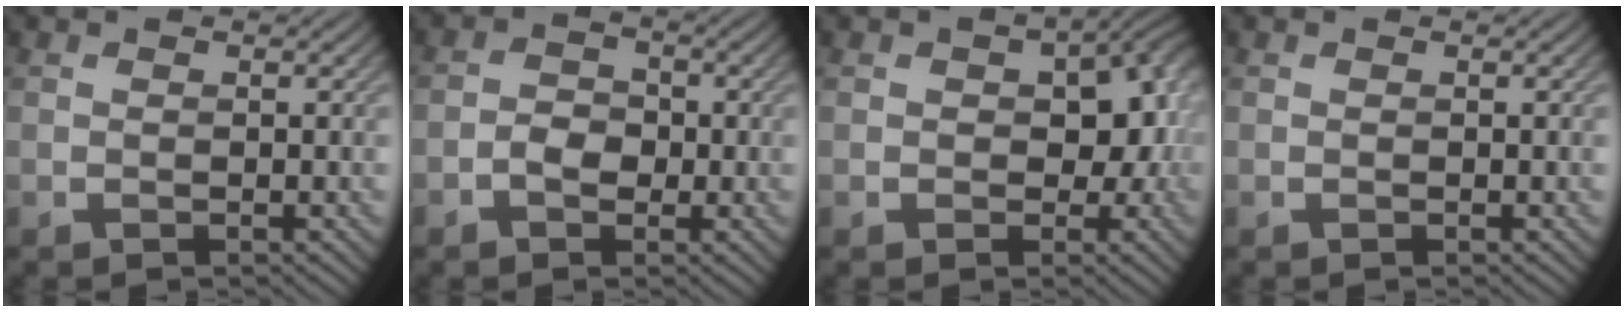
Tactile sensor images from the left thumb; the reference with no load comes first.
{"total": 2.6, "force": [-1.0, 1.9, 1.4], "torque": [-0.022, 0.004, -0.023]}
{"total": 7.3, "force": [-0.1, 5.1, 5.1], "torque": [-0.053, -0.004, 0.003]}
{"total": 0.0}